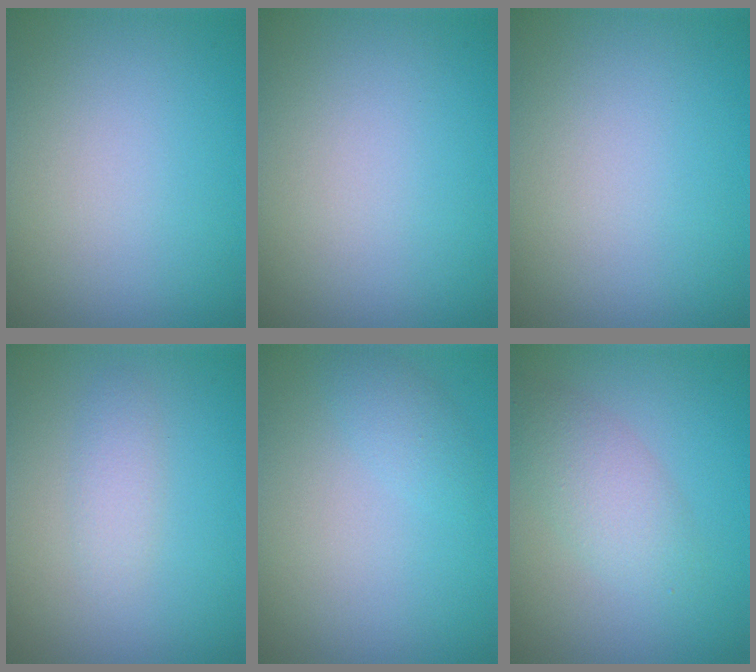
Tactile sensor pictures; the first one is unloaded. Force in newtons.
{"total": 0.0}
{"total": 0.0}
{"total": 1.4, "press": 1.4, "slide": 0.0}
{"total": 1.3, "press": 1.3, "slide": 0.1}
{"total": 2.9, "press": 2.8, "slide": 0.3}